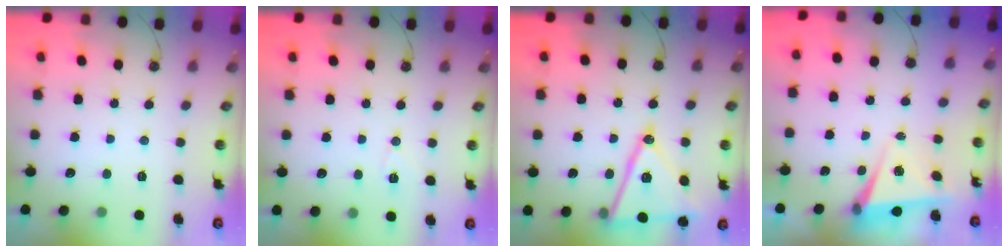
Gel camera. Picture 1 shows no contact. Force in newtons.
{"total": 6.5, "press": 6.4, "slide": 1.3}
{"total": 18.1, "press": 17.7, "slide": 3.5}
{"total": 5.6, "press": 4.8, "slide": 2.7}